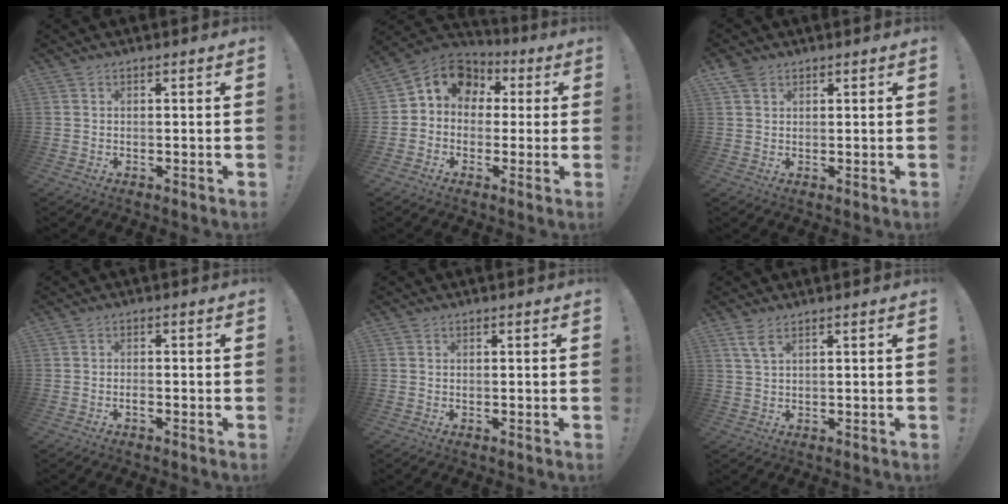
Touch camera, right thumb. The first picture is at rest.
{"total": 9.8, "force": [2.5, 8.4, 4.5], "torque": [-0.067, -0.003, 0.054]}
{"total": 3.4, "force": [2.2, 2.2, 1.5], "torque": [-0.025, -0.006, 0.041]}
{"total": 1.4, "force": [-1.1, 0.4, 0.7], "torque": [-0.020, 0.005, -0.018]}
{"total": 0.0}
{"total": 3.6, "force": [2.0, 0.7, 2.9], "torque": [-0.059, -0.004, 0.037]}